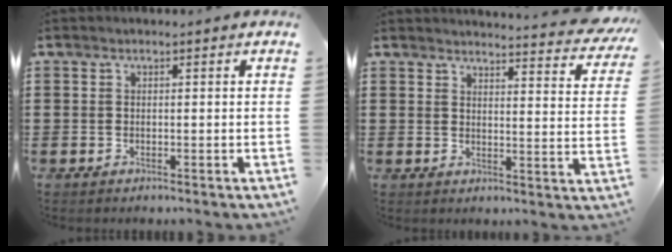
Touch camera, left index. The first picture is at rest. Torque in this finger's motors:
{"motor_torque": [2.14, 0.00, -0.02, -0.21]}